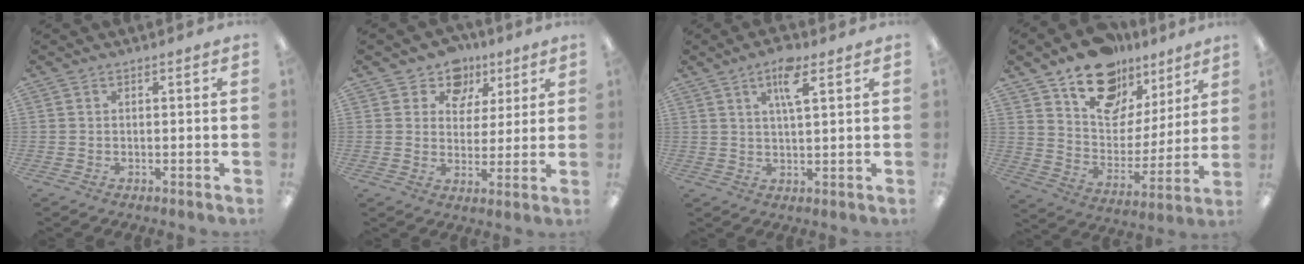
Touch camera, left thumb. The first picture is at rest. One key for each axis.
{"total": 8.9, "fx": 5.7, "fy": 6.5, "fz": 1.7, "tx": -0.033, "ty": -0.038, "tz": 0.104}
{"total": 6.7, "fx": 3.7, "fy": 1.8, "fz": 5.3, "tx": -0.092, "ty": -0.002, "tz": 0.058}
{"total": 17.0, "fx": 12.4, "fy": 10.0, "fz": 6.1, "tx": -0.103, "ty": -0.083, "tz": 0.225}